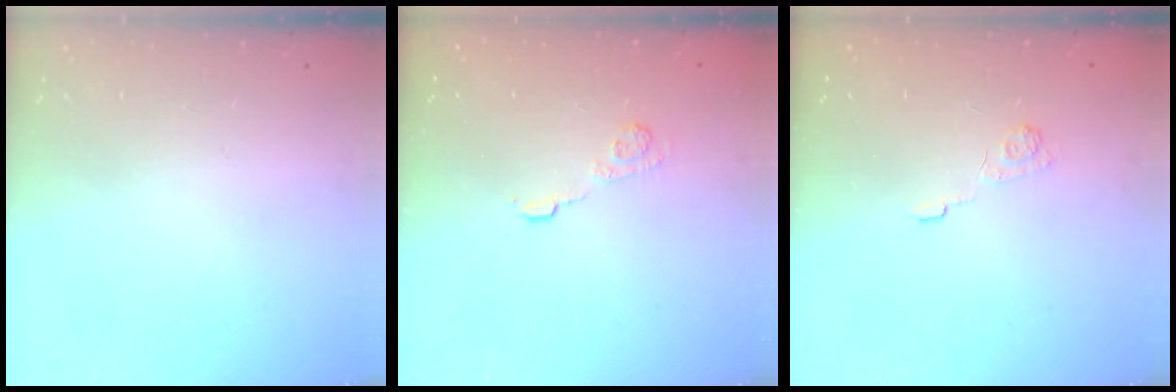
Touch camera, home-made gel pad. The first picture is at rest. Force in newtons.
{"total": 5.0, "press": 4.8, "slide": 1.4}
{"total": 3.8, "press": 3.5, "slide": 1.5}